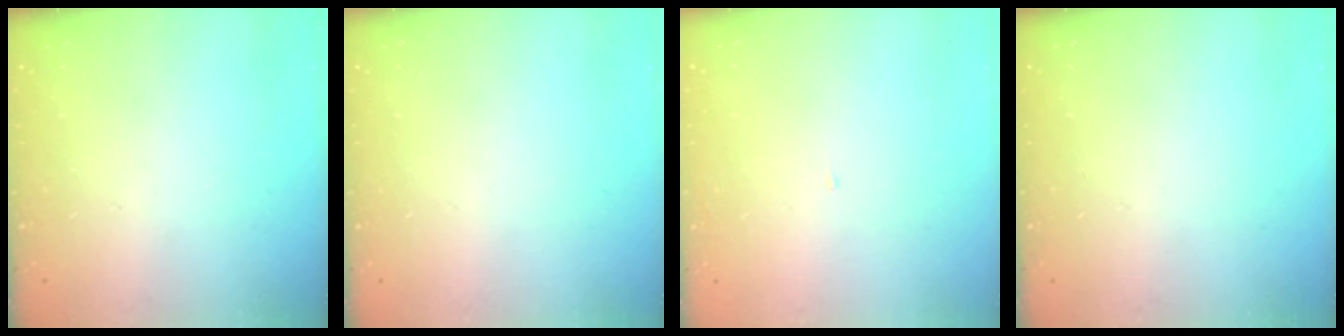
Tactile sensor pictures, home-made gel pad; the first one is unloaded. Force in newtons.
{"total": 0.0}
{"total": 2.1, "press": 2.1, "slide": 0.2}
{"total": 0.0}